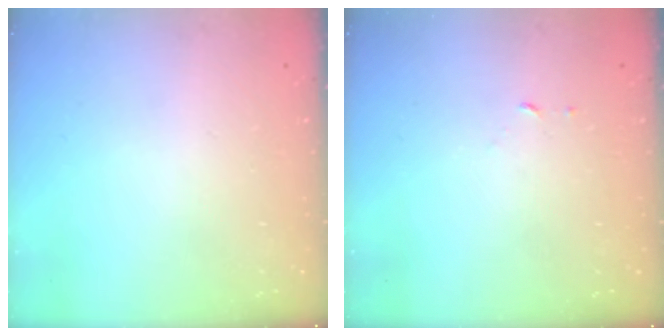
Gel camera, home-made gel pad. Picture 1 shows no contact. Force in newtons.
{"total": 2.5, "press": 2.5, "slide": 0.2}